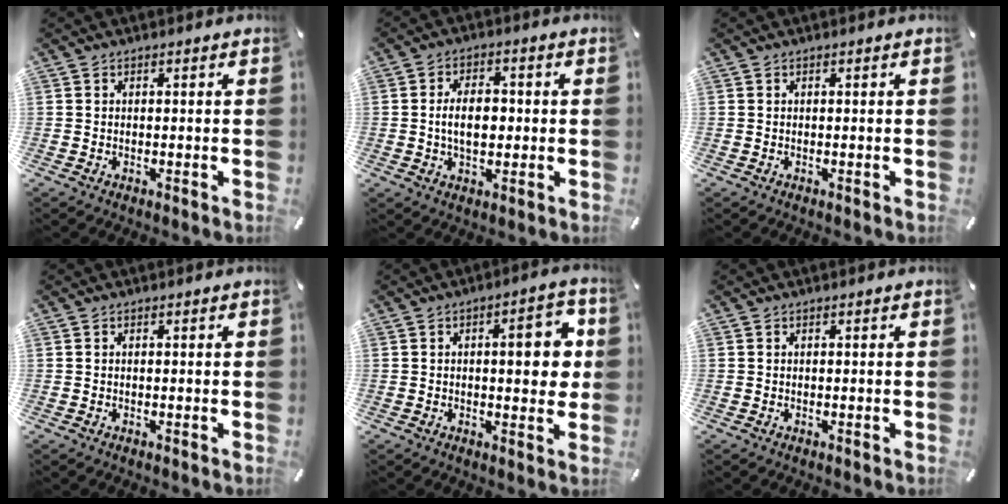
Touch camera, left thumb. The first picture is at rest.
{"total": 7.4, "force": [-0.2, 4.8, 5.7], "torque": [-0.104, 0.003, -0.011]}
{"total": 0.0}
{"total": 0.0}
{"total": 9.9, "force": [1.6, 4.1, 8.9], "torque": [-0.107, -0.008, 0.016]}
{"total": 0.0}